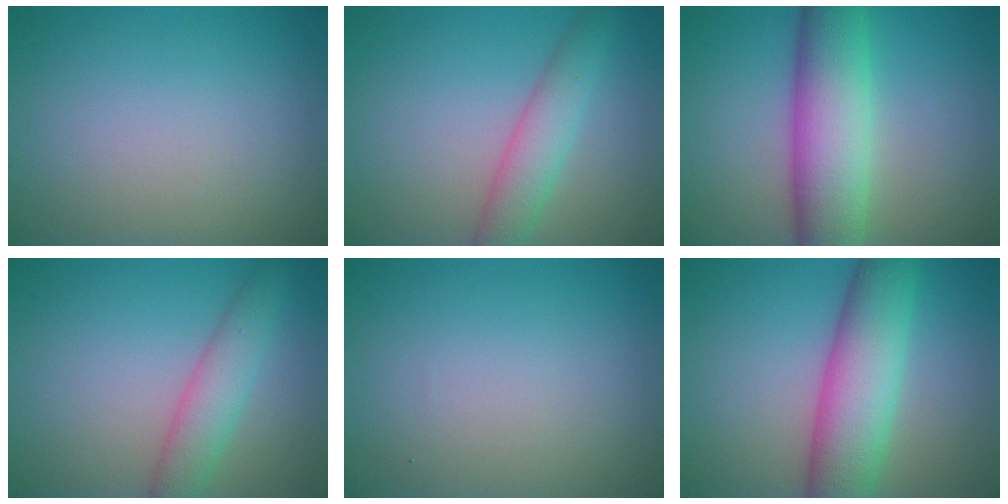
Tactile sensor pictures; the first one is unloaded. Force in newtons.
{"total": 3.7, "press": 3.7, "slide": 0.1}
{"total": 8.9, "press": 8.9, "slide": 0.4}
{"total": 3.6, "press": 3.6, "slide": 0.1}
{"total": 0.0}
{"total": 8.2, "press": 8.2, "slide": 0.2}